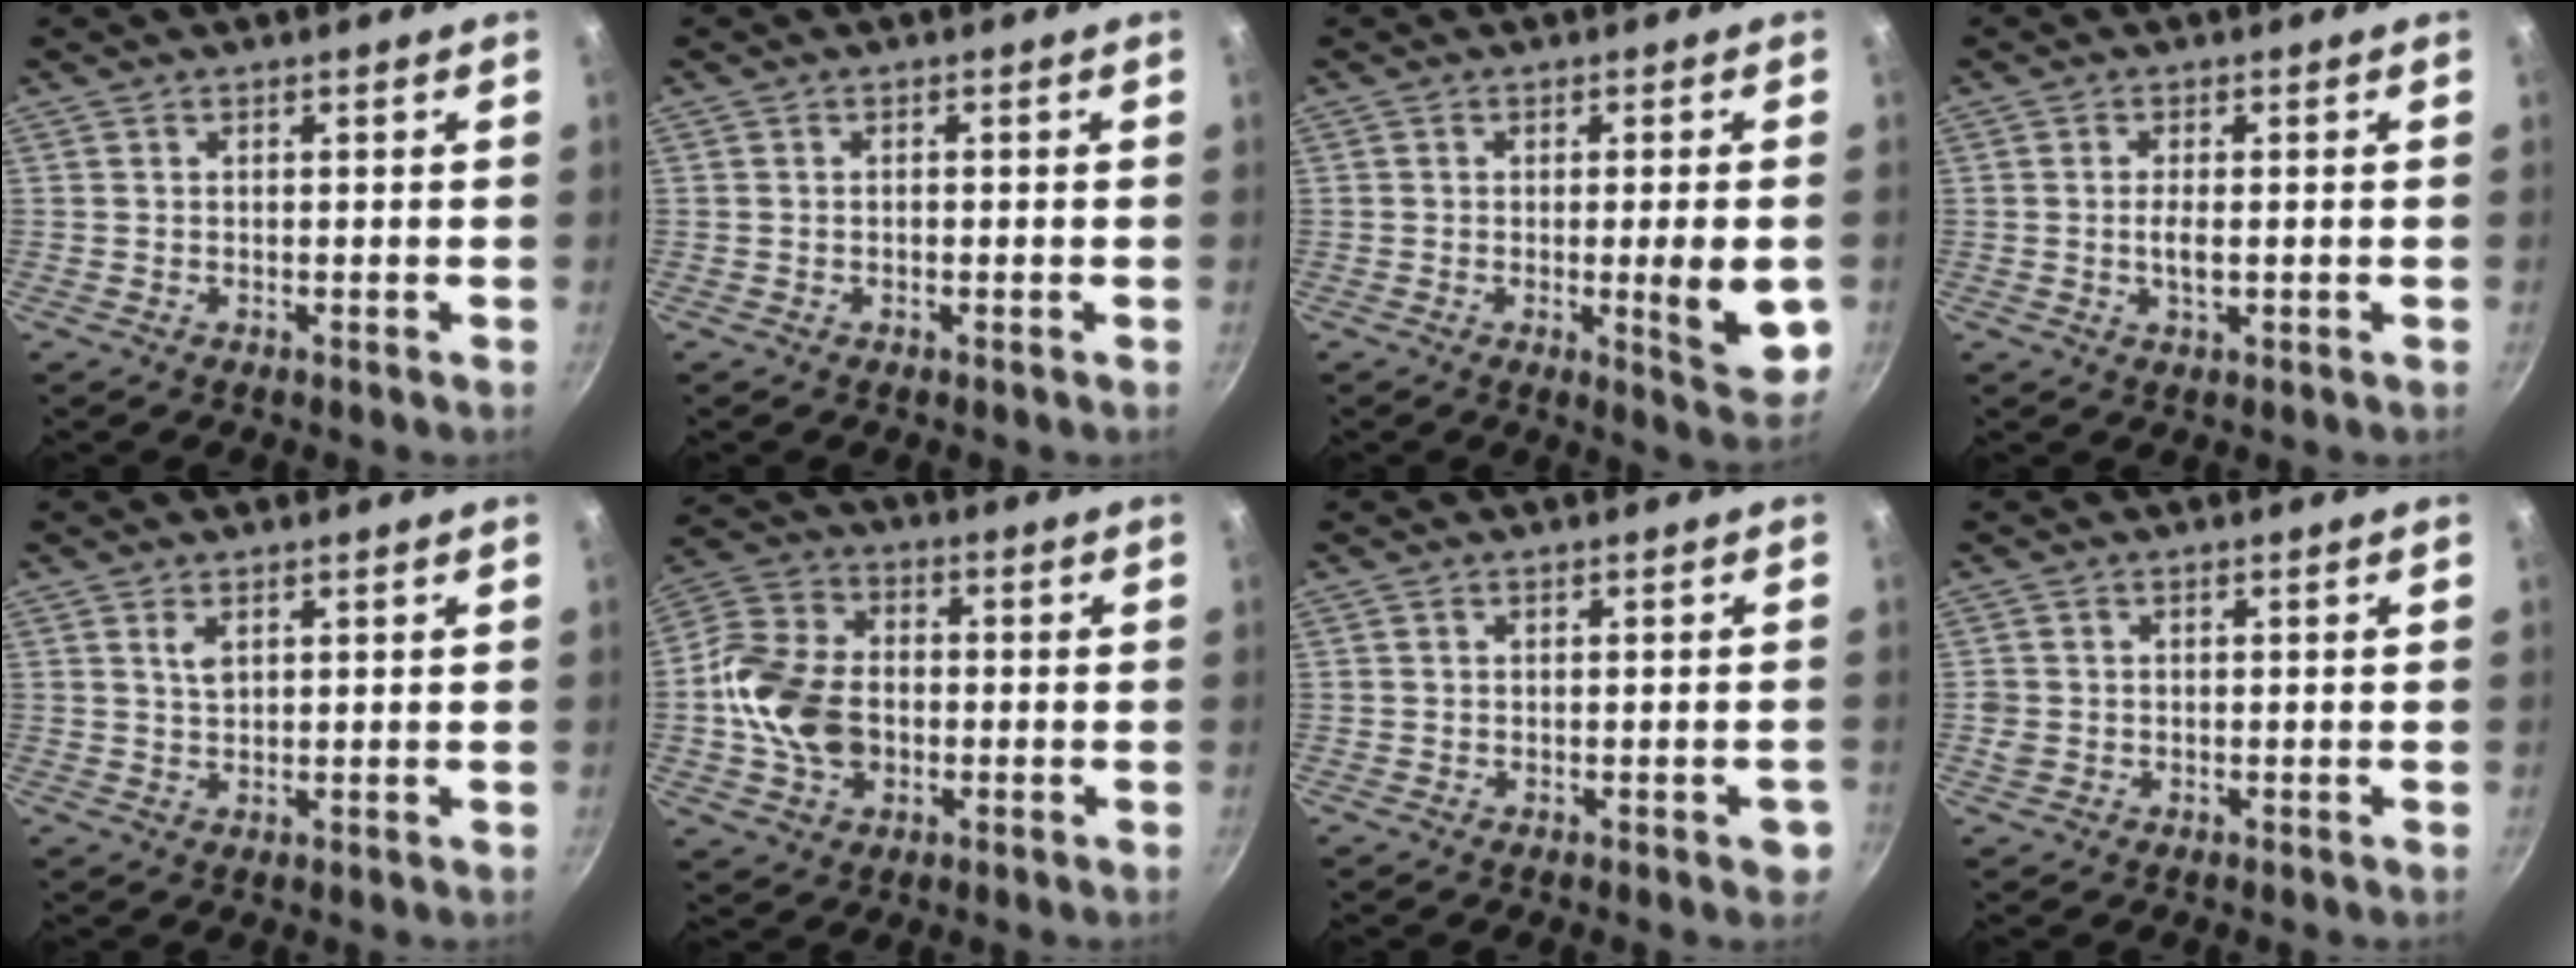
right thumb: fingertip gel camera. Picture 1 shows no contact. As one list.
[{"total": 0.5, "force": [-0.2, 0.3, 0.4], "torque": [-0.008, 0.002, -0.002]}, {"total": 9.2, "force": [-1.3, 1.9, 9.0], "torque": [-0.111, -0.011, -0.014]}, {"total": 2.8, "force": [-0.3, 1.0, 2.6], "torque": [-0.056, -0.003, -0.007]}, {"total": 2.2, "force": [1.1, 1.1, 1.6], "torque": [-0.028, -0.004, 0.021]}, {"total": 14.7, "force": [-1.8, 10.7, 9.9], "torque": [-0.173, 0.025, -0.045]}, {"total": 2.6, "force": [-0.8, 1.1, 2.1], "torque": [-0.014, 0.007, -0.010]}, {"total": 2.0, "force": [-0.3, 1.8, 0.9], "torque": [-0.016, 0.003, -0.006]}]